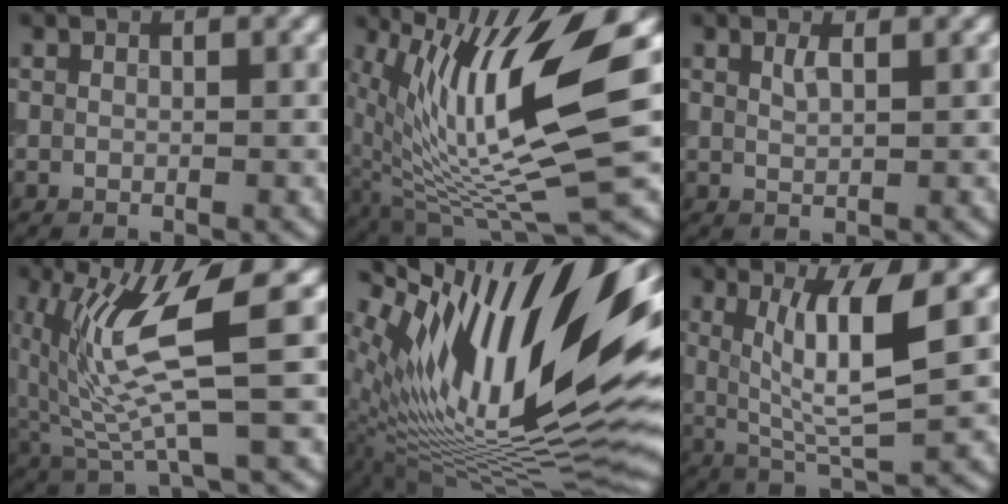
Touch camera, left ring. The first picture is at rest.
{"total": 13.2, "force": [3.0, 3.4, 12.4], "torque": [-0.229, -0.015, 0.073]}
{"total": 1.2, "force": [0.8, 0.3, 0.8], "torque": [-0.018, 0.002, 0.014]}
{"total": 8.7, "force": [1.5, 1.6, 8.4], "torque": [-0.169, -0.013, 0.031]}
{"total": 17.5, "force": [4.7, 6.7, 15.5], "torque": [-0.258, 0.016, 0.064]}
{"total": 6.8, "force": [1.7, 1.3, 6.5], "torque": [-0.114, -0.008, 0.033]}